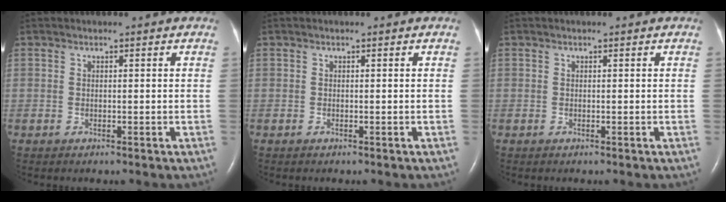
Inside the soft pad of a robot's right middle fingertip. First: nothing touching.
{"total": 0.0}
{"total": 0.0}